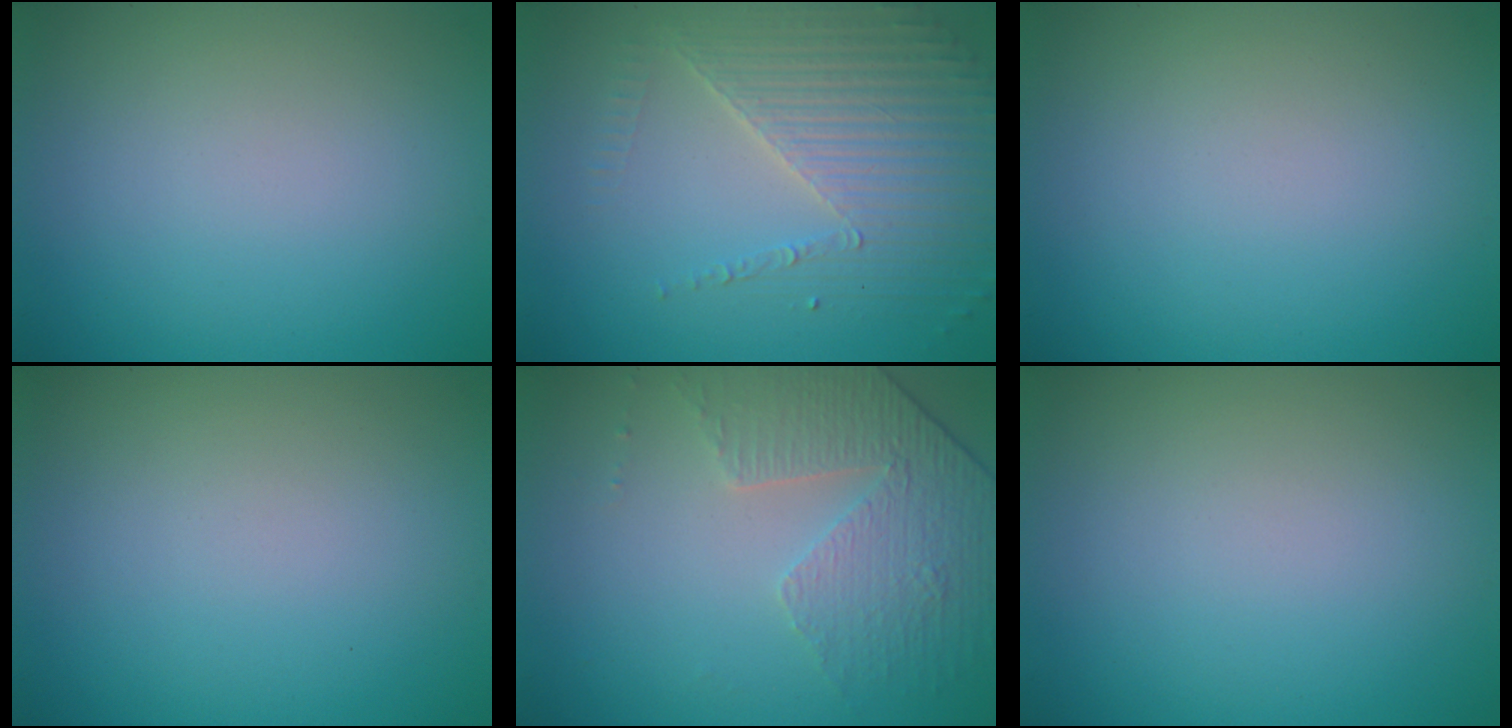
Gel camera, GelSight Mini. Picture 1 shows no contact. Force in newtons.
{"total": 4.3, "press": 3.8, "slide": 2.1}
{"total": 0.0}
{"total": 0.0}
{"total": 4.7, "press": 3.3, "slide": 3.3}
{"total": 0.0}